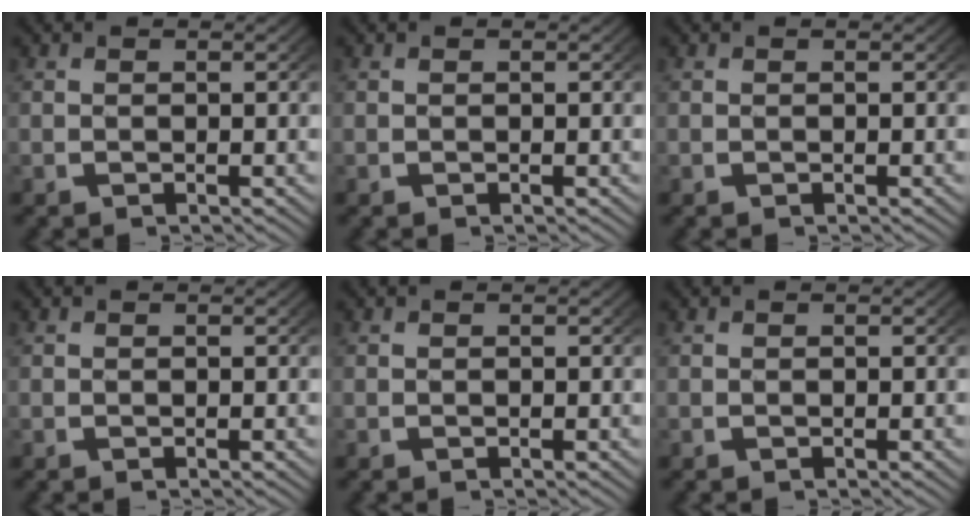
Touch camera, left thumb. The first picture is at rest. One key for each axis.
{"total": 0.0}
{"total": 0.0}
{"total": 0.0}
{"total": 0.0}
{"total": 0.0}